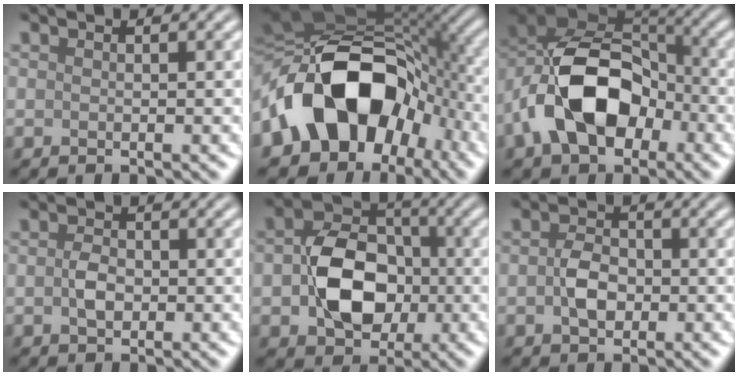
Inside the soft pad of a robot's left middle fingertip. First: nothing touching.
{"total": 14.8, "force": [-3.9, 10.3, 9.9], "torque": [-0.154, 0.007, -0.079]}
{"total": 11.8, "force": [-3.1, 7.5, 8.6], "torque": [-0.163, 0.007, -0.064]}
{"total": 1.8, "force": [-0.3, 1.2, 1.4], "torque": [-0.031, 0.004, -0.007]}
{"total": 7.8, "force": [-1.1, 5.7, 5.2], "torque": [-0.094, 0.003, -0.017]}
{"total": 2.6, "force": [-0.4, 1.8, 1.9], "torque": [-0.040, 0.004, -0.011]}